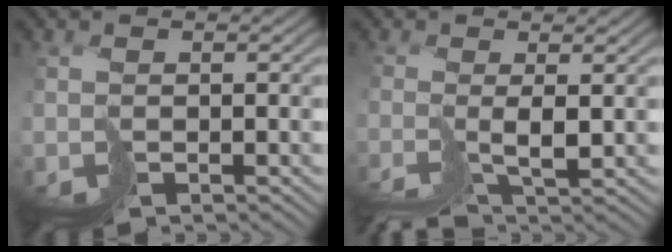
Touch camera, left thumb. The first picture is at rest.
{"total": 2.7, "force": [-1.9, -0.5, 1.9], "torque": [-0.022, -0.005, -0.036]}